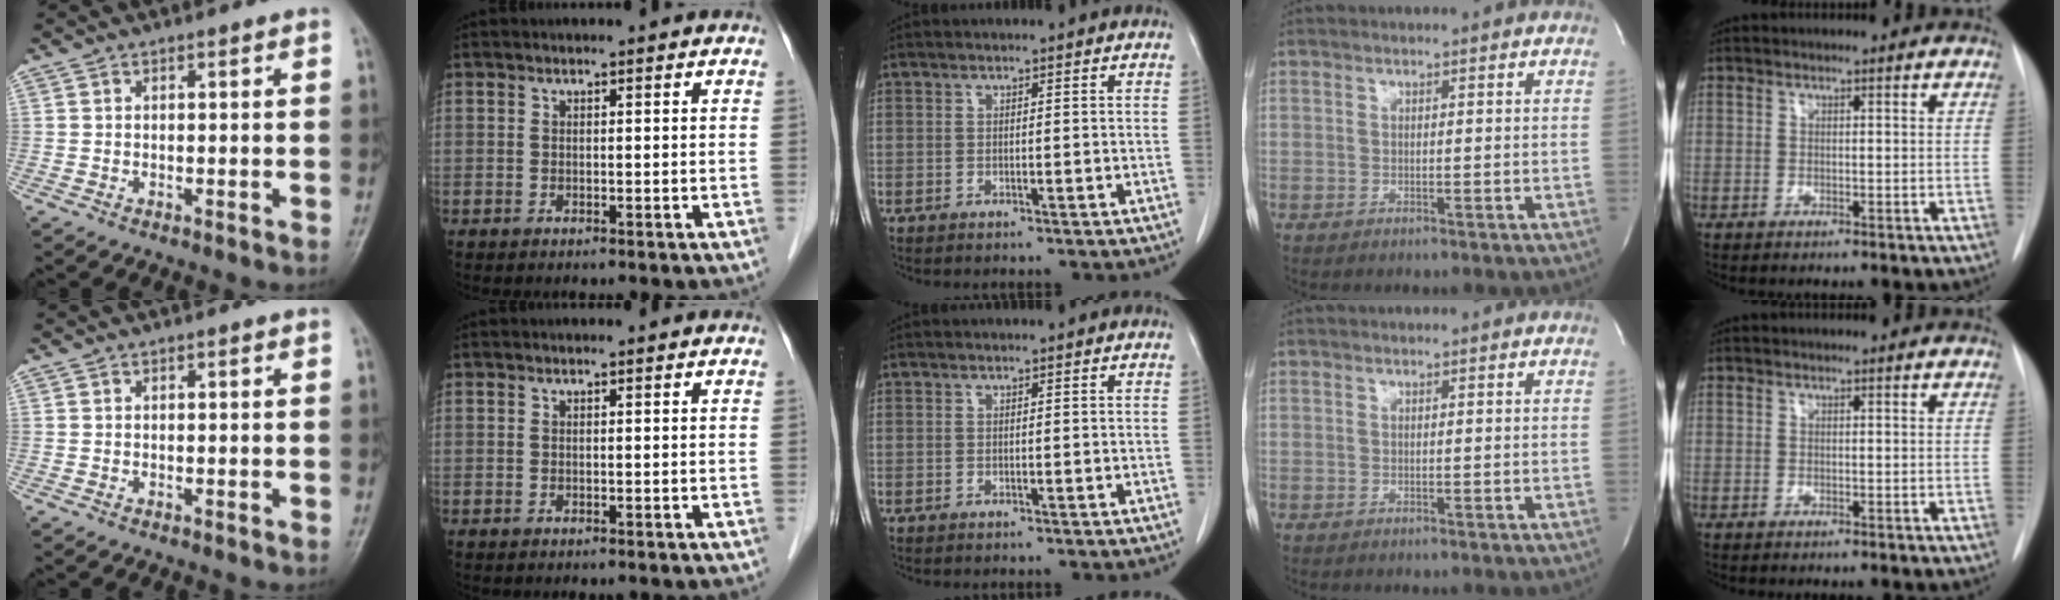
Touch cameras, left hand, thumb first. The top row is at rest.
{}